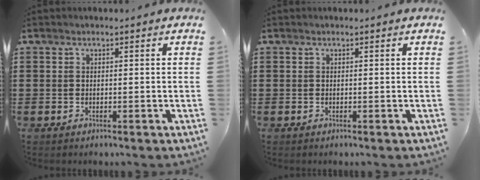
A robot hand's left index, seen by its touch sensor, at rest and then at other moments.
{"total": 0.0}